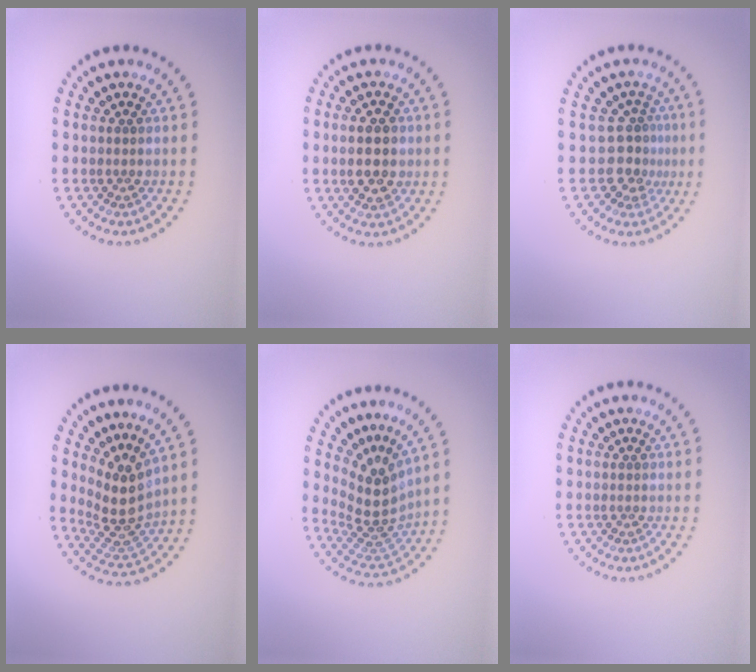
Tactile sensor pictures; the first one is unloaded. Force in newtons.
{"total": 4.4, "press": 4.4, "slide": 0.2}
{"total": 2.9, "press": 2.1, "slide": 2.0}
{"total": 4.3, "press": 3.1, "slide": 2.9}
{"total": 4.2, "press": 2.8, "slide": 3.1}
{"total": 0.0}